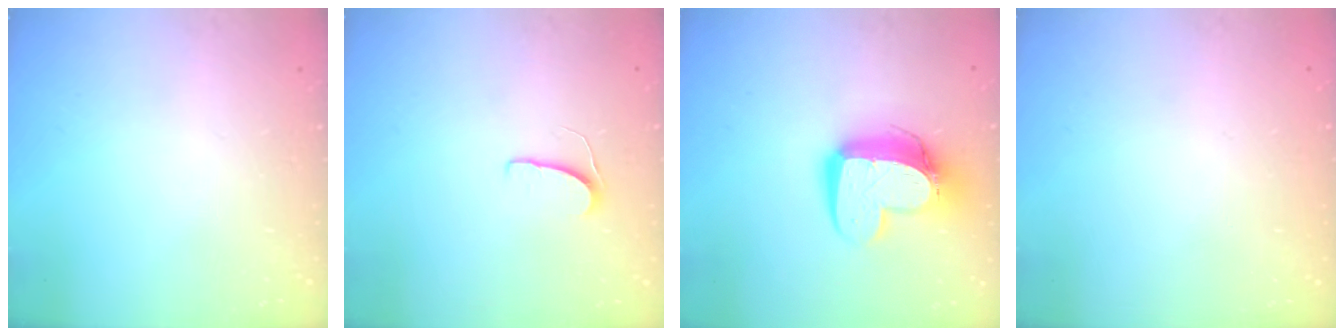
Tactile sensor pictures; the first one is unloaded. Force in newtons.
{"total": 5.4, "press": 5.4, "slide": 0.4}
{"total": 14.2, "press": 14.2, "slide": 1.4}
{"total": 0.0}